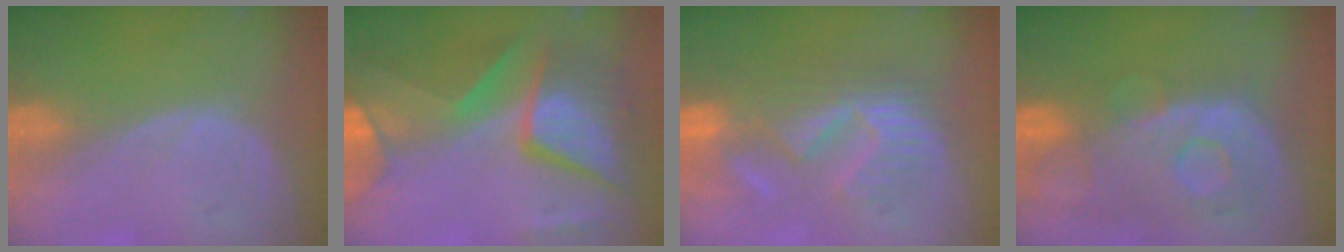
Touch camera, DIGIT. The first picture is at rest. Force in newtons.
{"total": 11.9, "press": 11.8, "slide": 1.1}
{"total": 10.1, "press": 9.7, "slide": 2.9}
{"total": 11.2, "press": 9.7, "slide": 5.6}